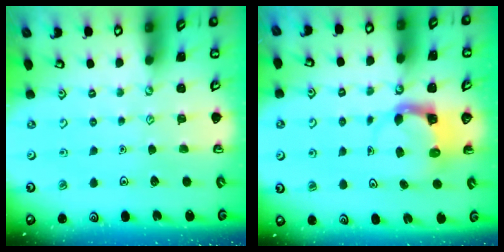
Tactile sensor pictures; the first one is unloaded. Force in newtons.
{"total": 4.0, "press": 4.0, "slide": 0.4}